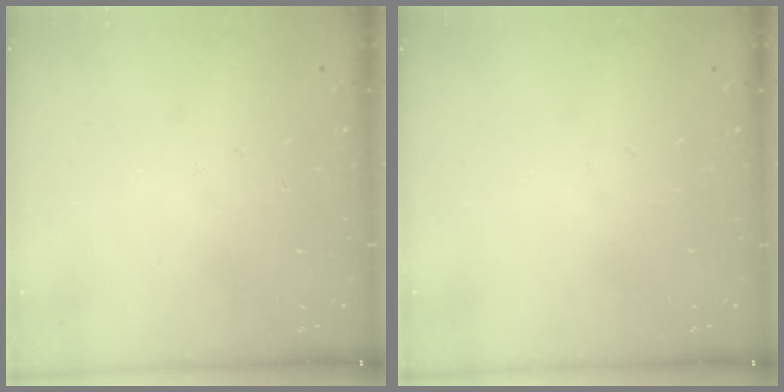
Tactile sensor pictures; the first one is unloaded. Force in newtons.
{"total": 0.0}